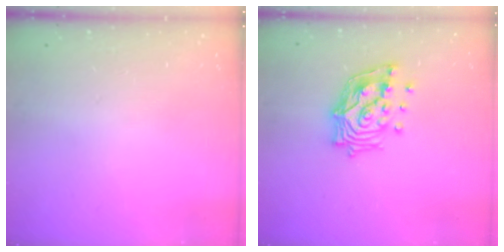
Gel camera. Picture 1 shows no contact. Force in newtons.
{"total": 14.8, "press": 14.7, "slide": 2.0}